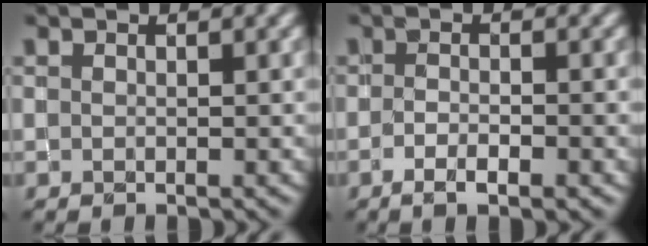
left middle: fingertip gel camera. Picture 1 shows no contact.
{"total": 2.7, "force": [-1.3, 0.7, 2.3], "torque": [-0.039, -0.002, -0.020]}